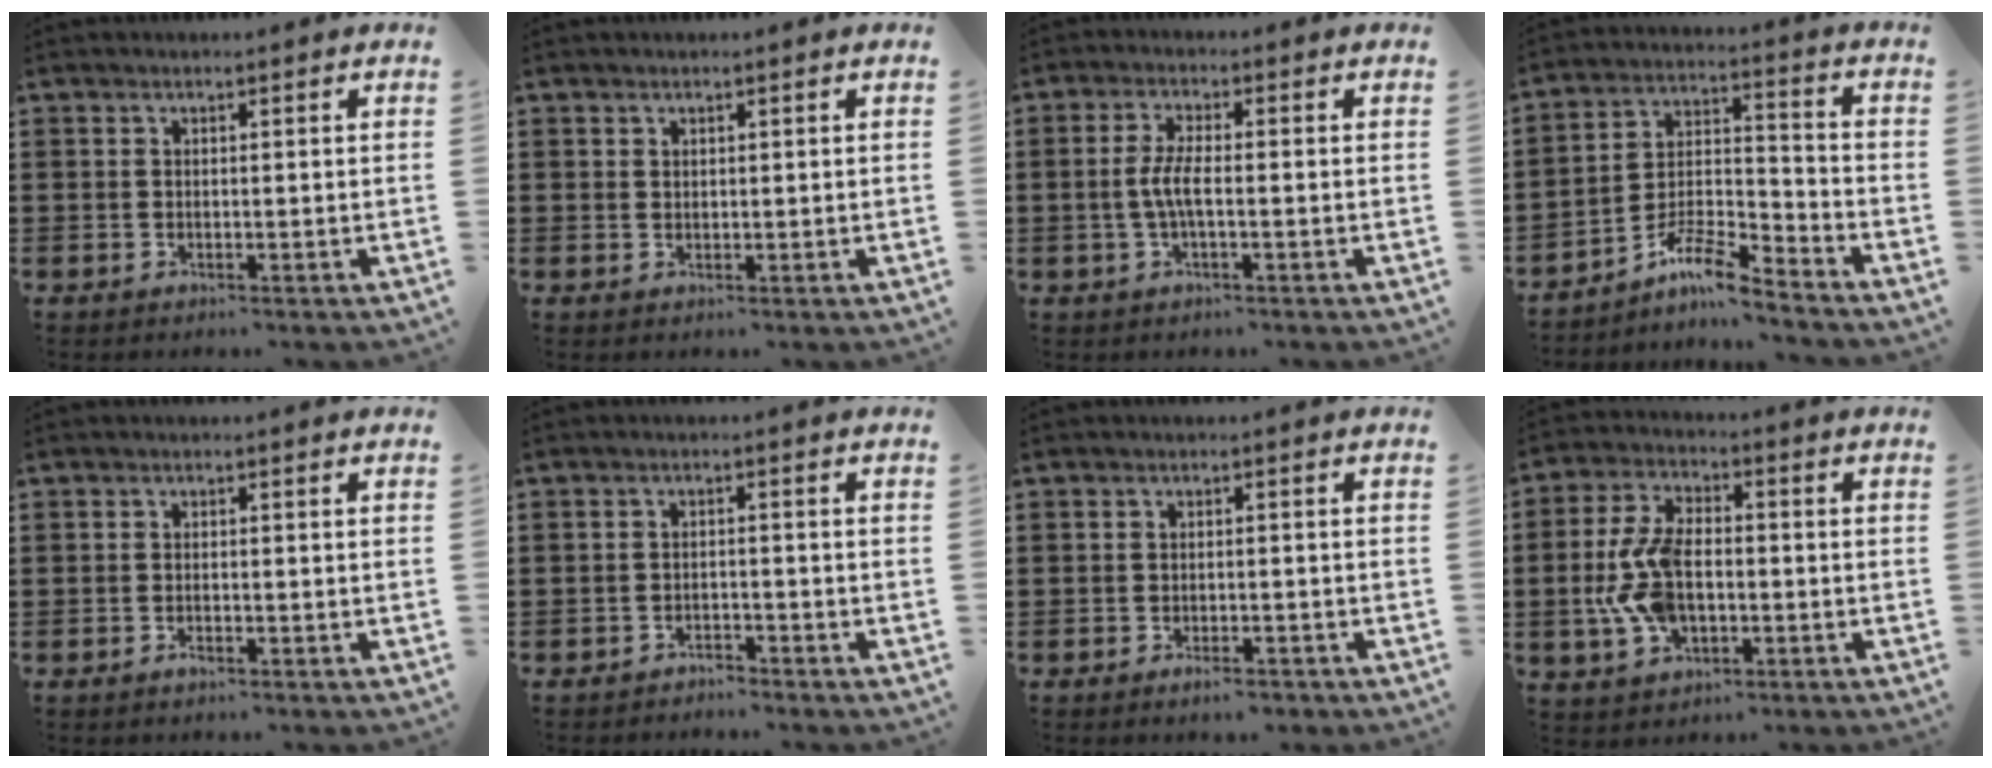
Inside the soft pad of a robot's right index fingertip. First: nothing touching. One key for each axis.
{"total": 0.8, "fx": 0.6, "fy": 0.5, "fz": 0.2, "tx": -0.004, "ty": 0.001, "tz": 0.013}
{"total": 4.0, "fx": -0.8, "fy": 0.8, "fz": 3.9, "tx": -0.099, "ty": -0.007, "tz": -0.025}
{"total": 7.9, "fx": -6.8, "fy": 1.1, "fz": 3.8, "tx": -0.087, "ty": 0.000, "tz": -0.135}
{"total": 0.9, "fx": -0.6, "fy": 0.1, "fz": 0.7, "tx": -0.015, "ty": -0.007, "tz": -0.009}
{"total": 2.0, "fx": -2.0, "fy": 0.1, "fz": 0.0, "tx": -0.007, "ty": -0.002, "tz": -0.042}
{"total": 1.9, "fx": -1.6, "fy": 0.3, "fz": 0.9, "tx": -0.018, "ty": -0.001, "tz": -0.030}
{"total": 10.1, "fx": -1.4, "fy": 5.6, "fz": 8.3, "tx": -0.200, "ty": -0.001, "tz": -0.031}